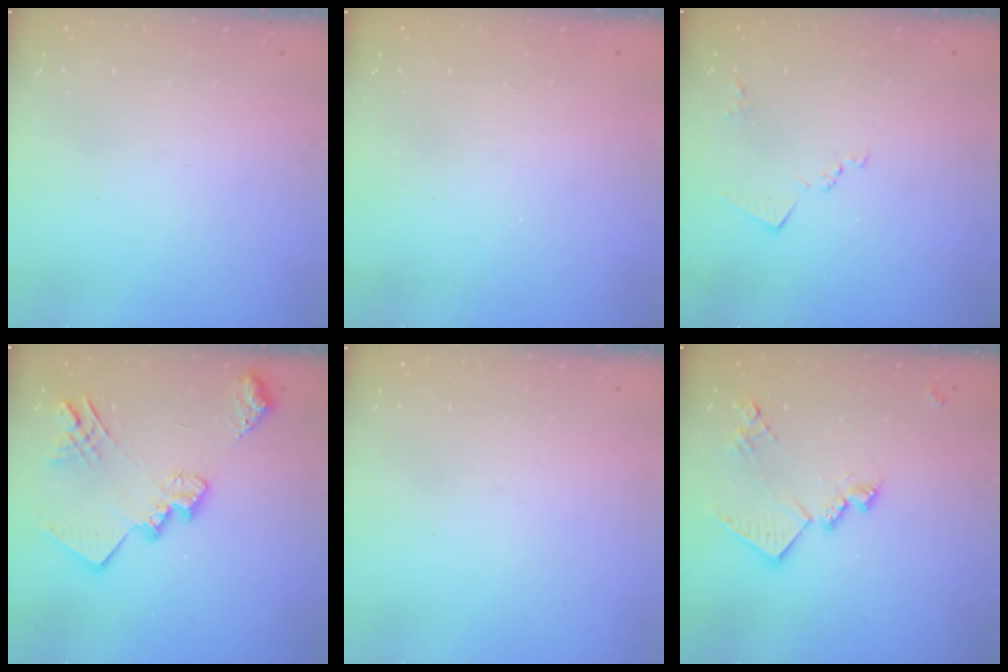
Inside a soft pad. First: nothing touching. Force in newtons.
{"total": 1.0, "press": 1.0, "slide": 0.1}
{"total": 8.4, "press": 8.3, "slide": 0.9}
{"total": 17.7, "press": 17.6, "slide": 0.9}
{"total": 0.0}
{"total": 14.8, "press": 14.8, "slide": 0.5}